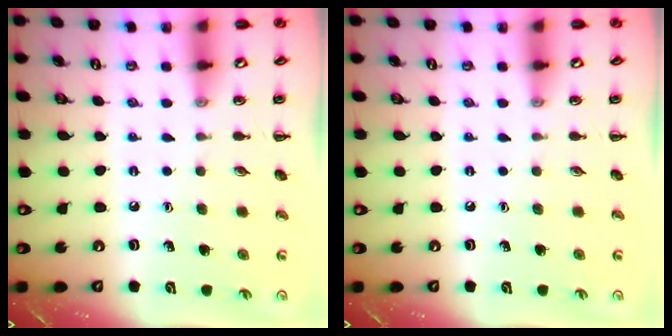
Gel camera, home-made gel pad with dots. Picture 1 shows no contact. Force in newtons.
{"total": 0.0}